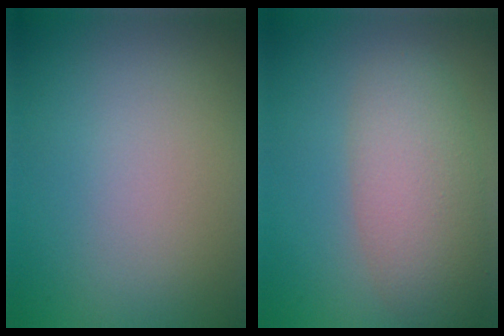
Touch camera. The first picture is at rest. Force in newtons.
{"total": 5.5, "press": 5.5, "slide": 0.3}